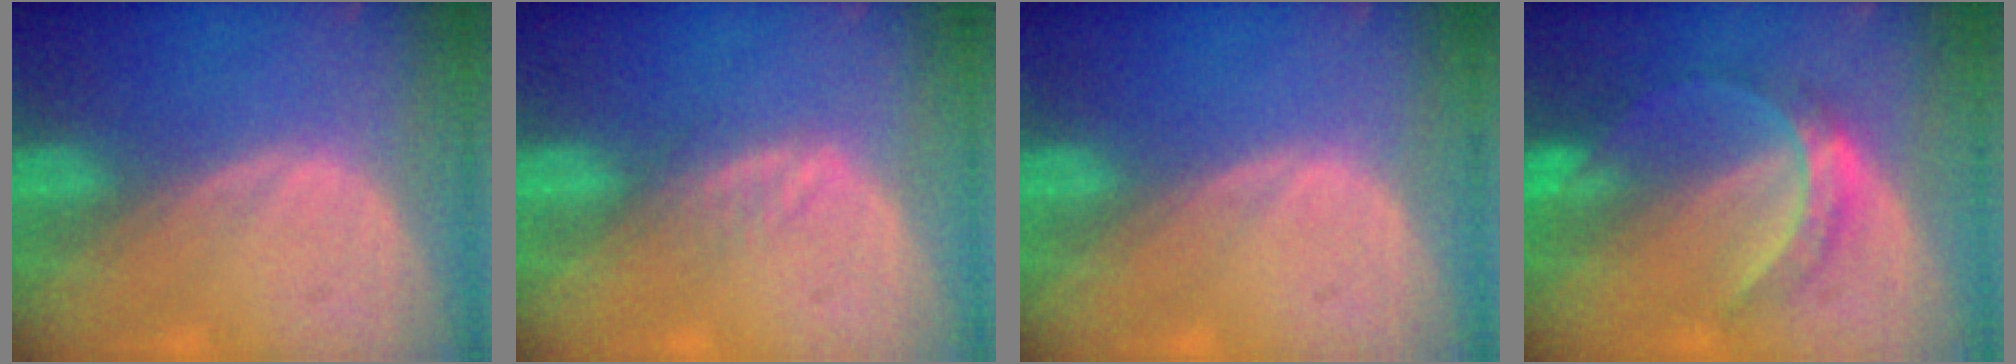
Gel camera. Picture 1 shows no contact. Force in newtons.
{"total": 2.0, "press": 2.0, "slide": 0.2}
{"total": 0.0}
{"total": 5.4, "press": 5.3, "slide": 0.6}